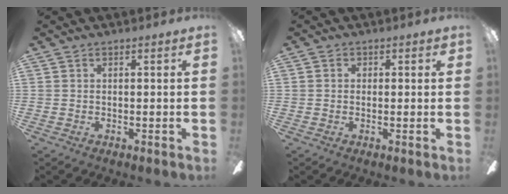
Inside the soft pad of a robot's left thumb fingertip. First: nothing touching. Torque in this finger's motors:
{"motor_torque": [0.05, -0.16, -0.32, 0.25, -0.02]}